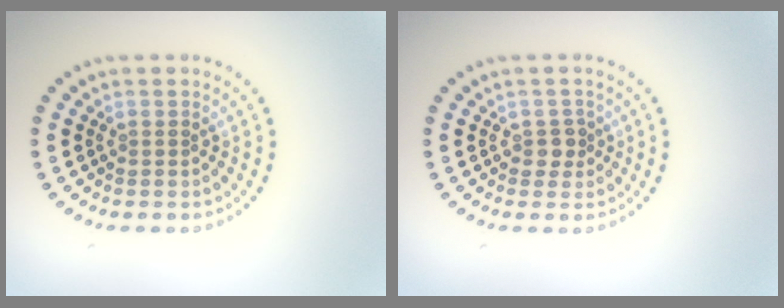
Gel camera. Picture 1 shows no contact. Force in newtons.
{"total": 1.4, "press": 1.1, "slide": 0.8}